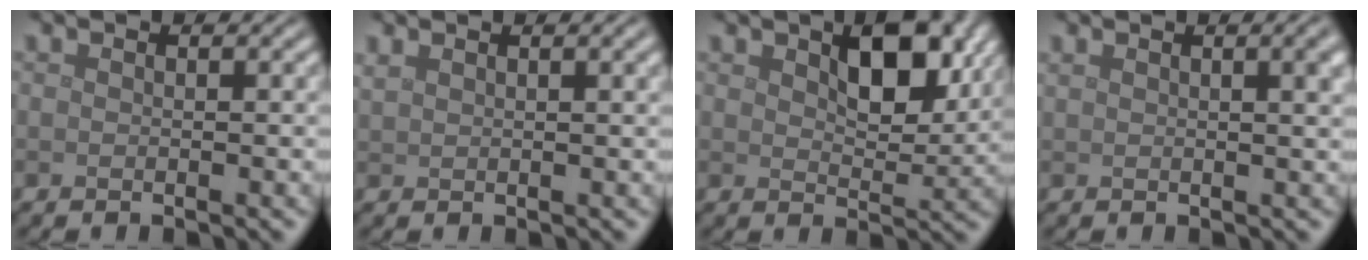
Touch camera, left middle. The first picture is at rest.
{"total": 3.1, "force": [2.0, 1.1, 2.0], "torque": [-0.030, 0.007, 0.038]}
{"total": 6.2, "force": [2.6, 3.1, 4.8], "torque": [-0.080, -0.006, 0.044]}
{"total": 5.4, "force": [2.3, 2.4, 4.2], "torque": [-0.028, 0.026, 0.013]}